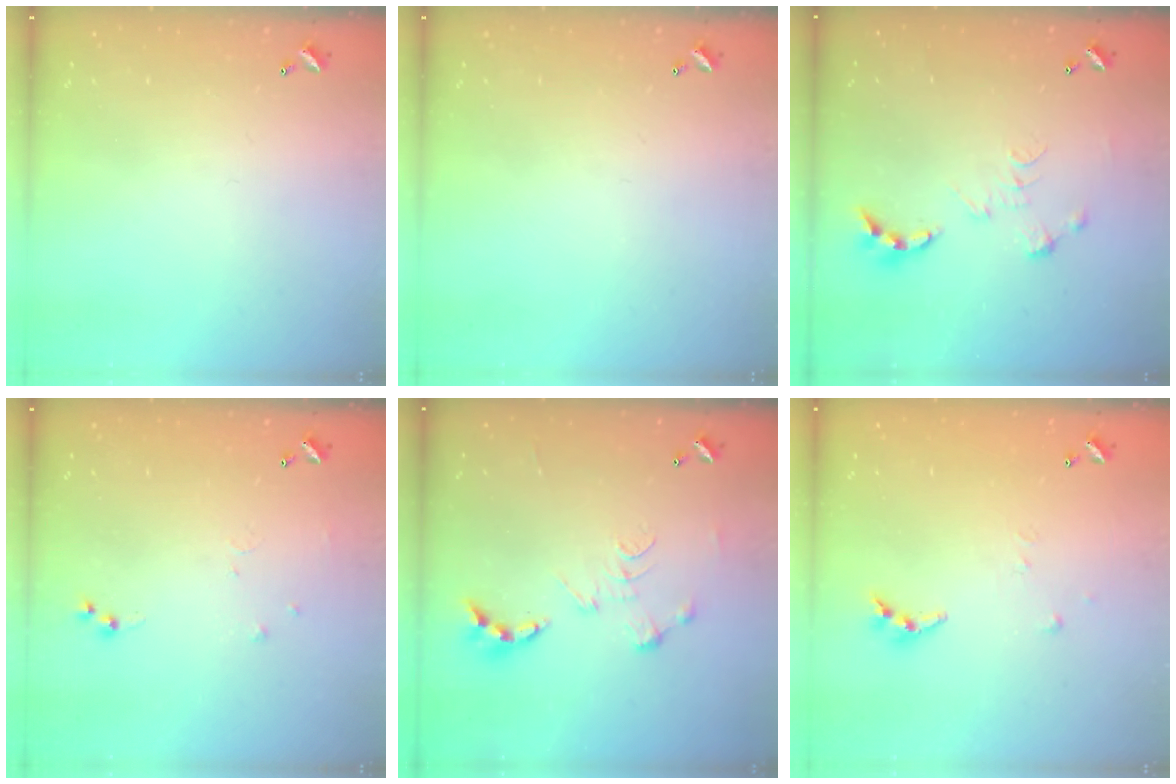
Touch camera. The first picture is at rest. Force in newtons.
{"total": 0.0}
{"total": 0.0}
{"total": 5.1, "press": 5.1, "slide": 0.6}
{"total": 0.0}
{"total": 4.7, "press": 4.7, "slide": 0.3}